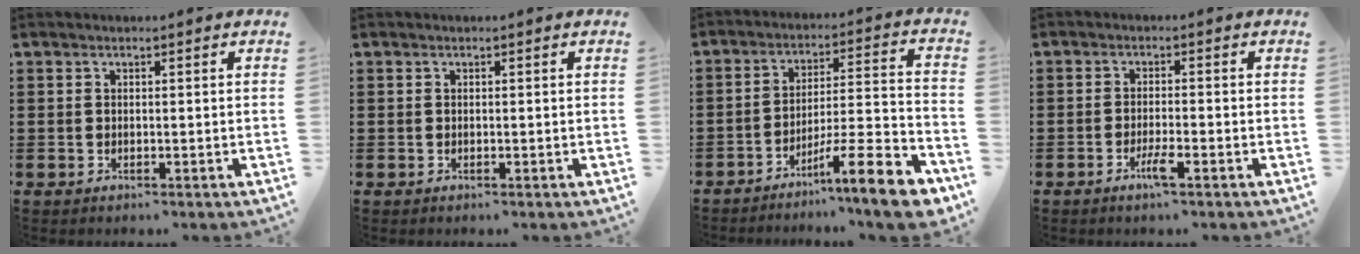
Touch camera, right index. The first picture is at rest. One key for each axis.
{"total": 0.0}
{"total": 12.1, "fx": -8.6, "fy": 1.2, "fz": 8.4, "tx": -0.113, "ty": 0.018, "tz": -0.159}
{"total": 3.1, "fx": -1.7, "fy": 0.3, "fz": 2.5, "tx": -0.057, "ty": -0.008, "tz": -0.034}